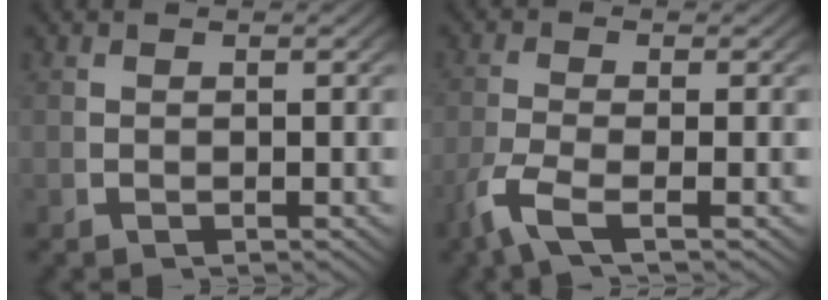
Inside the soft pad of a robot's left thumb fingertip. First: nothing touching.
{"total": 3.7, "force": [-1.7, 1.1, 3.1], "torque": [-0.087, -0.014, -0.028]}